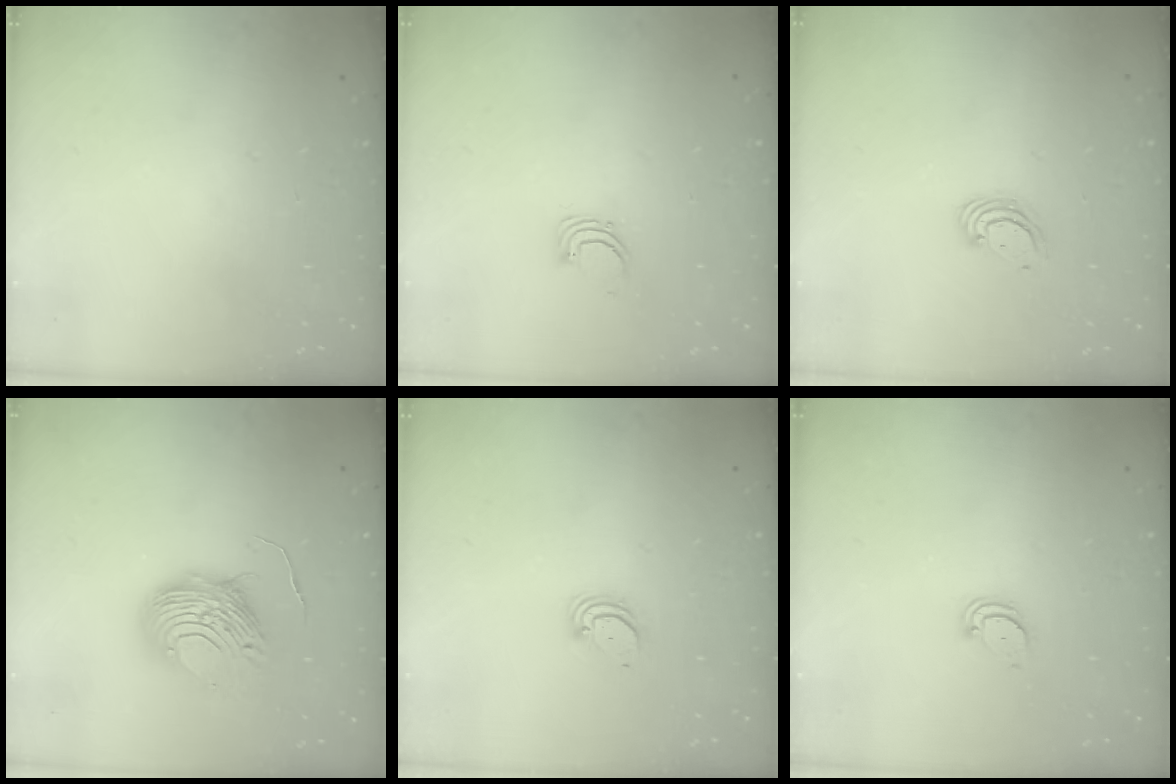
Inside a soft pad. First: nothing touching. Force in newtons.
{"total": 2.5, "press": 2.5, "slide": 0.1}
{"total": 3.3, "press": 3.3, "slide": 0.2}
{"total": 10.6, "press": 10.6, "slide": 0.9}
{"total": 2.0, "press": 2.0, "slide": 0.1}
{"total": 2.1, "press": 2.1, "slide": 0.1}